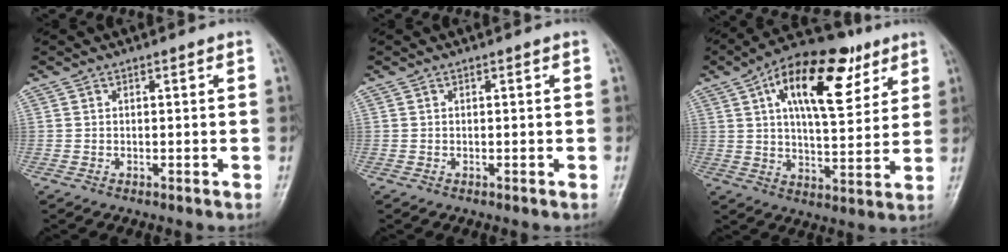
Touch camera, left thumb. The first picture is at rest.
{"total": 0.0}
{"total": 19.3, "force": [8.5, 8.9, 14.9], "torque": [-0.199, -0.010, 0.130]}